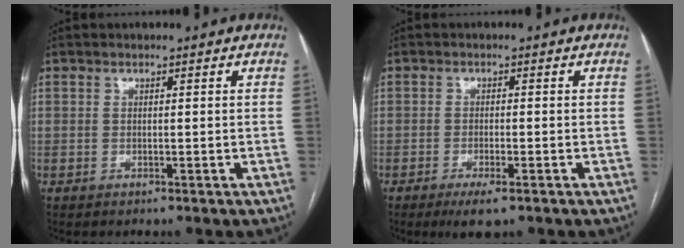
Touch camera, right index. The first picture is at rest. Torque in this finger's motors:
{"motor_torque": [0.41, -0.04, 0.11, 0.05]}